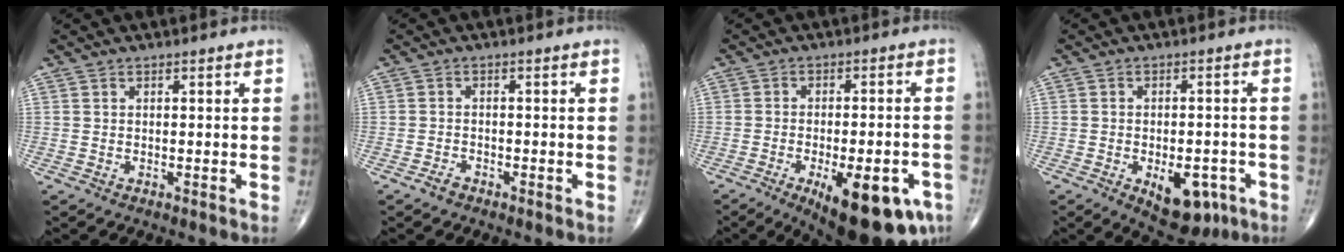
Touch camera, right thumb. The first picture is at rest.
{"total": 1.5, "force": [-1.2, 0.7, 0.5], "torque": [-0.014, 0.005, -0.022]}
{"total": 18.2, "force": [-8.5, 6.8, 14.6], "torque": [-0.152, 0.012, -0.105]}
{"total": 10.1, "force": [-4.3, 5.4, 7.4], "torque": [-0.079, 0.011, -0.048]}